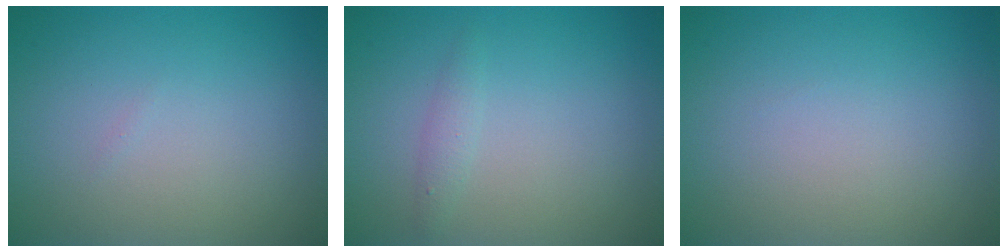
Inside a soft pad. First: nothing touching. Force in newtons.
{"total": 1.0, "press": 1.0, "slide": 0.1}
{"total": 0.0}